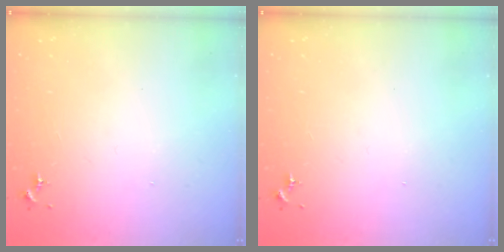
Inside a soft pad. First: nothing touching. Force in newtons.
{"total": 0.0}